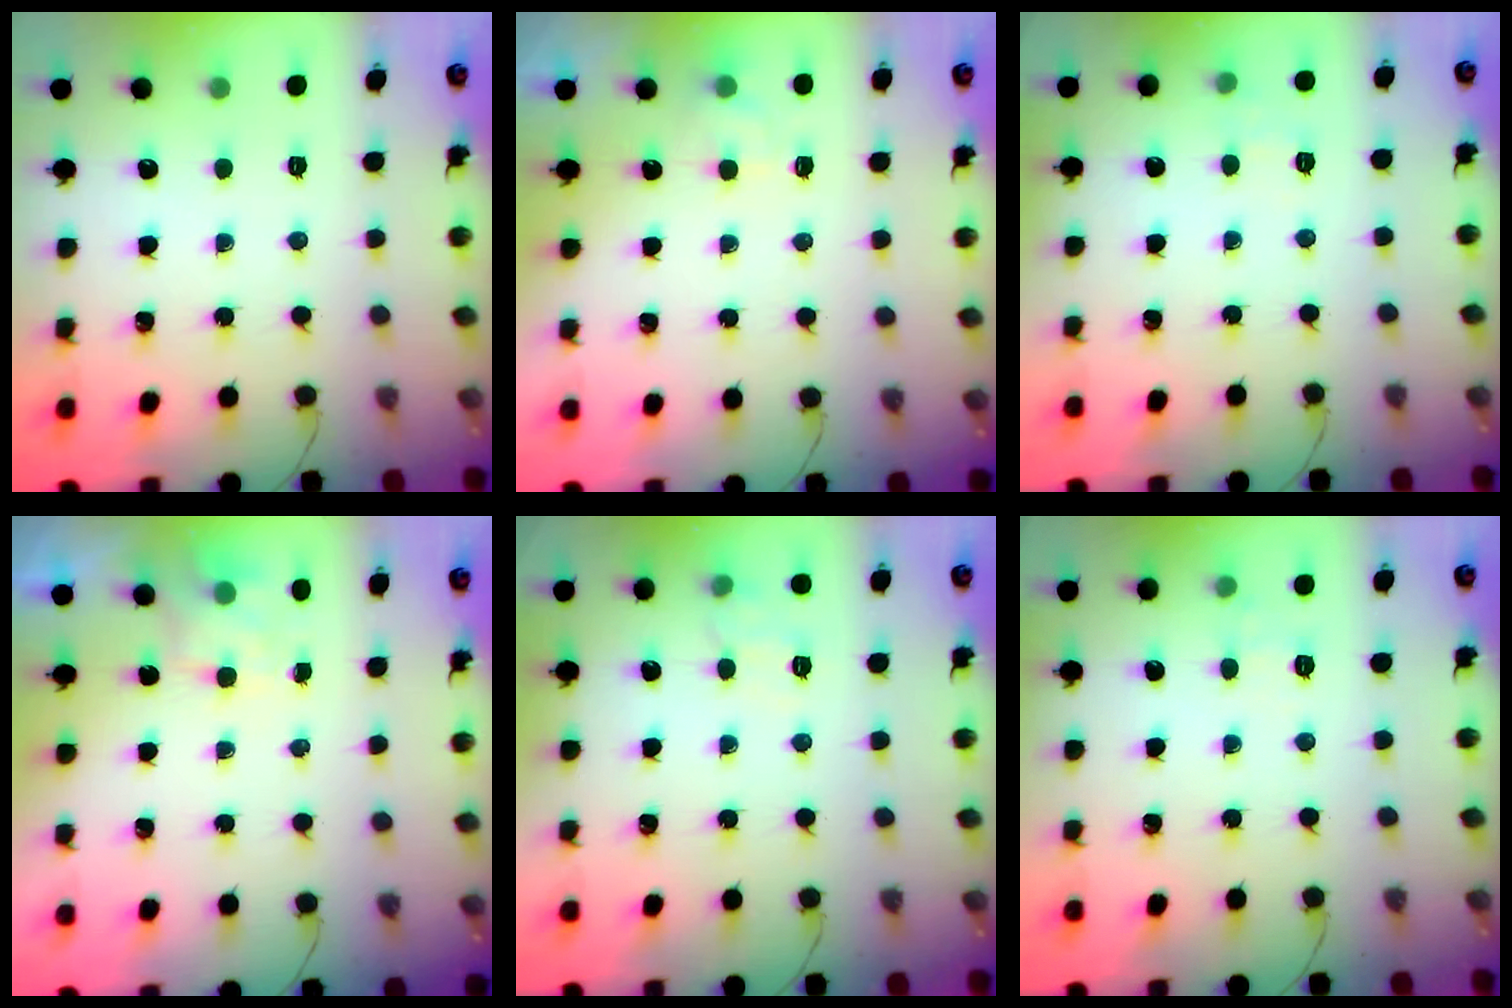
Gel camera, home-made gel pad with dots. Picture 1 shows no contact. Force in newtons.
{"total": 2.7, "press": 2.3, "slide": 1.4}
{"total": 6.3, "press": 6.1, "slide": 1.5}
{"total": 5.0, "press": 4.9, "slide": 1.1}
{"total": 9.1, "press": 8.9, "slide": 1.5}
{"total": 5.3, "press": 5.2, "slide": 1.3}